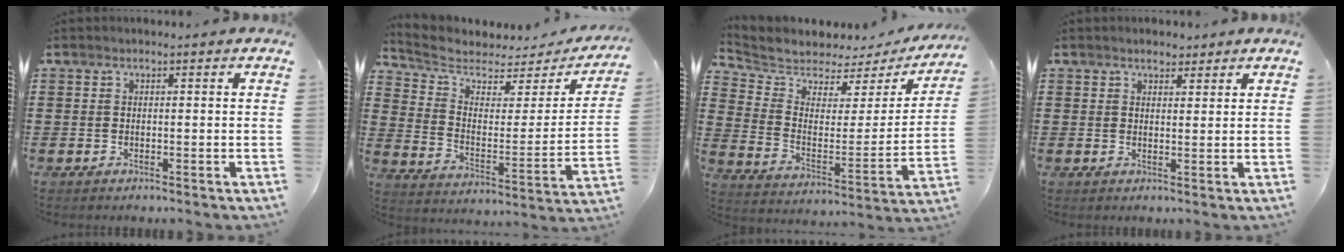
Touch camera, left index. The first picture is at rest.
{"total": 5.0, "force": [4.2, 2.1, 1.7], "torque": [-0.061, -0.030, 0.068]}
{"total": 4.8, "force": [4.5, 1.7, 0.1], "torque": [-0.040, -0.040, 0.072]}
{"total": 2.2, "force": [1.9, 0.9, 0.7], "torque": [-0.018, 0.005, 0.036]}